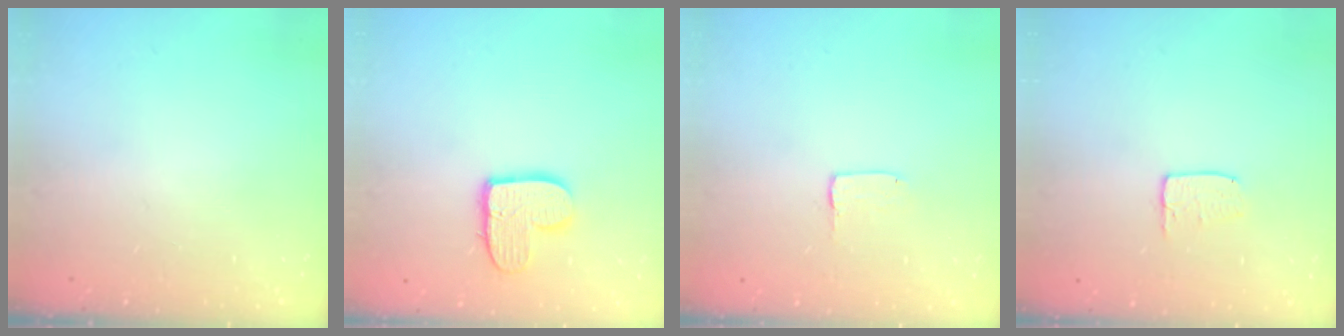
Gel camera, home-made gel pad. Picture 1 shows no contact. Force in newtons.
{"total": 10.9, "press": 10.8, "slide": 0.7}
{"total": 1.7, "press": 1.6, "slide": 0.1}
{"total": 5.4, "press": 5.4, "slide": 0.3}